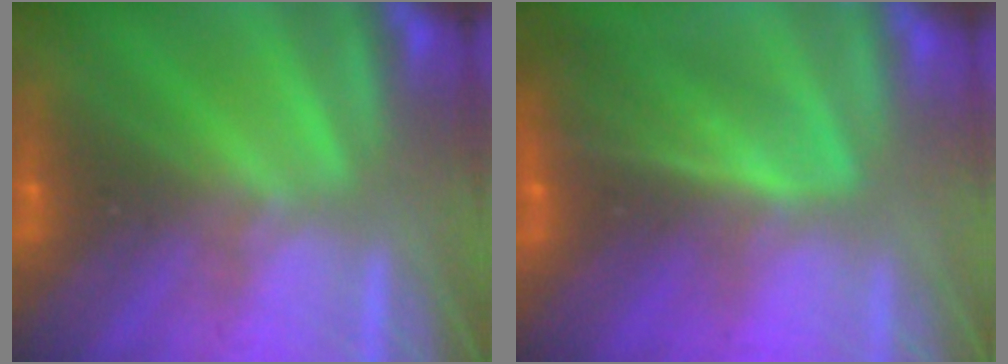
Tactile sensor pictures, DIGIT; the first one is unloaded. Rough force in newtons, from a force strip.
{"total": 9.9}